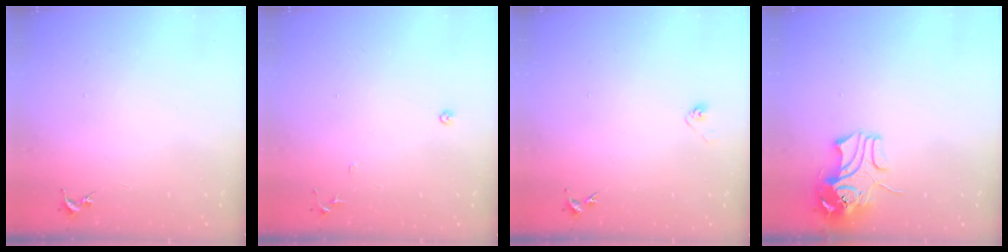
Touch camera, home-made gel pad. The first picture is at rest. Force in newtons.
{"total": 6.1, "press": 6.1, "slide": 0.7}
{"total": 3.3, "press": 3.2, "slide": 0.8}
{"total": 11.2, "press": 11.0, "slide": 1.6}